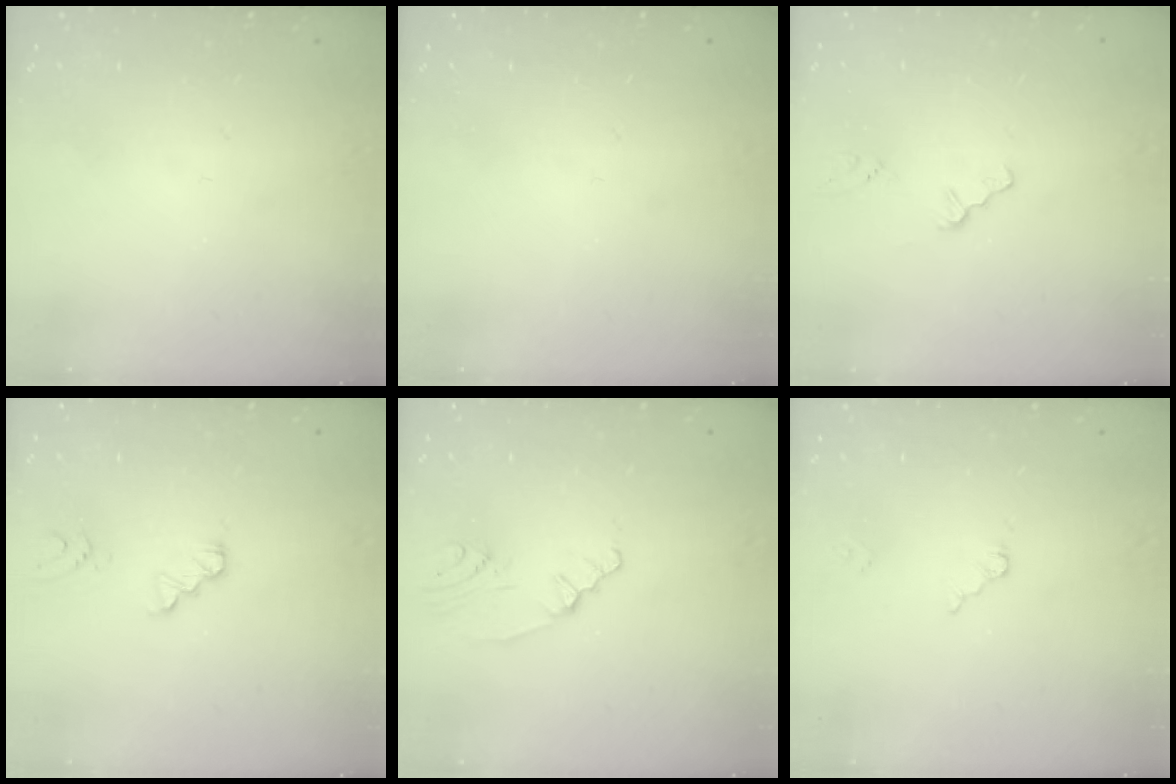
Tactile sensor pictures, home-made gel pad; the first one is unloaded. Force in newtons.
{"total": 0.0}
{"total": 0.0}
{"total": 1.9, "press": 1.9, "slide": 0.2}
{"total": 2.2, "press": 1.9, "slide": 1.0}
{"total": 2.6, "press": 2.6, "slide": 0.4}